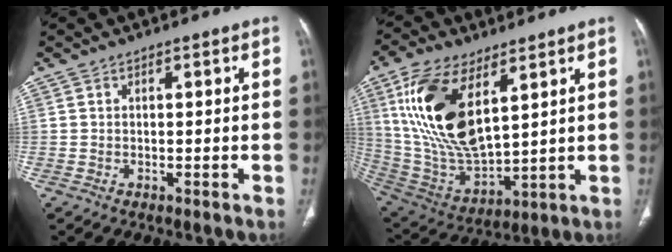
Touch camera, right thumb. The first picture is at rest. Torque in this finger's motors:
{"motor_torque": [1.61, 3.40, 2.18, 0.59, 0.26]}